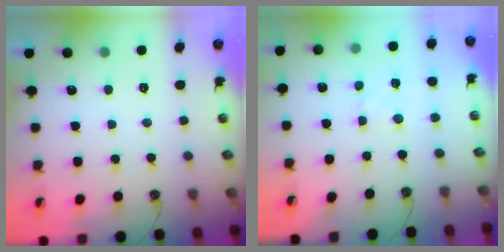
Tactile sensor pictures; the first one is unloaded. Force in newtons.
{"total": 2.8, "press": 2.8, "slide": 0.4}